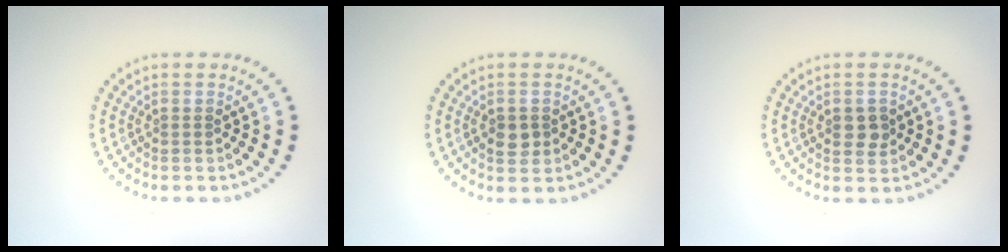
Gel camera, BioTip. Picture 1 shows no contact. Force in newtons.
{"total": 1.7, "press": 1.7, "slide": 0.2}
{"total": 1.9, "press": 1.9, "slide": 0.1}